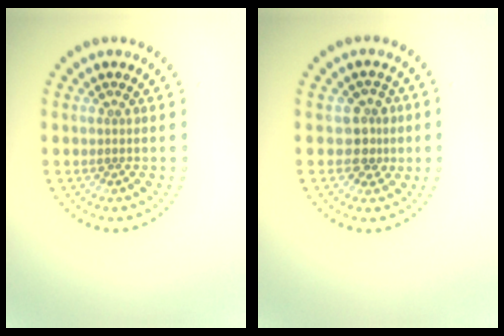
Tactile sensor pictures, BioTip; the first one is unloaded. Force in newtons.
{"total": 2.4, "press": 2.1, "slide": 1.2}